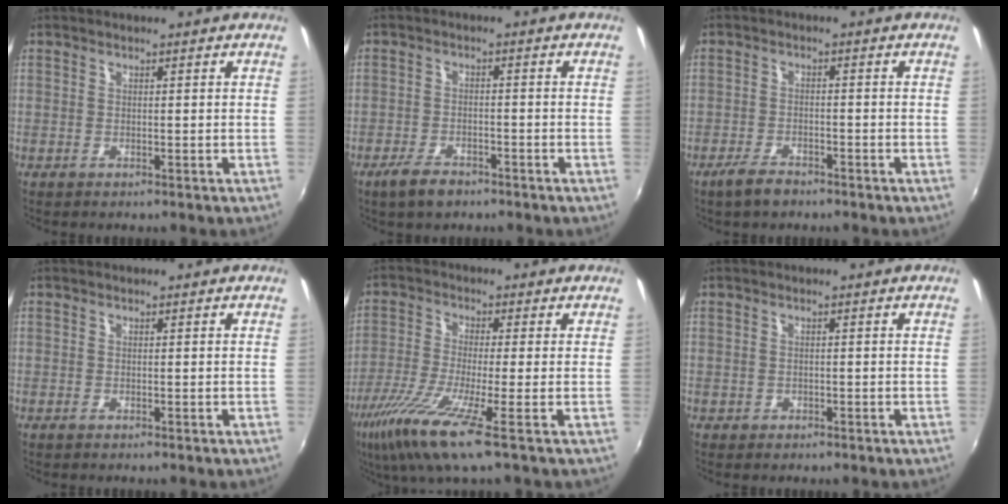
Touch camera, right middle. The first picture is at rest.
{"total": 5.1, "force": [-3.8, 2.1, 2.7], "torque": [-0.072, -0.007, -0.069]}
{"total": 4.3, "force": [-3.4, 1.5, 2.1], "torque": [-0.060, -0.005, -0.064]}
{"total": 0.0}
{"total": 10.9, "force": [-6.0, 0.3, 9.1], "torque": [-0.208, -0.034, -0.118]}
{"total": 1.1, "force": [-0.6, 0.9, 0.2], "torque": [-0.007, -0.002, -0.007]}